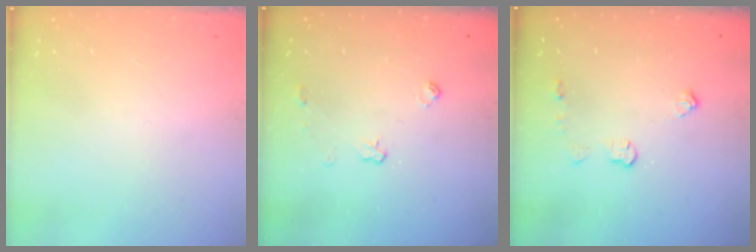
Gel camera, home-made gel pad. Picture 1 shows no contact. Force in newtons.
{"total": 4.9, "press": 4.9, "slide": 0.6}
{"total": 5.1, "press": 5.1, "slide": 0.2}